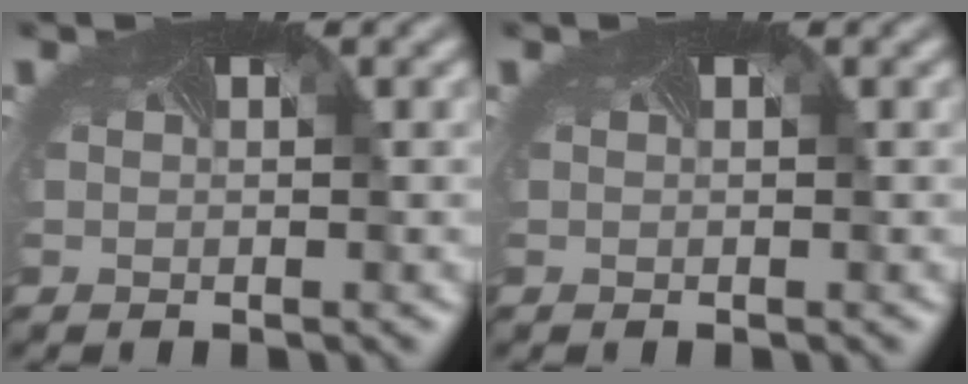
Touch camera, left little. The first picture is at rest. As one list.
[{"total": 0.0}]